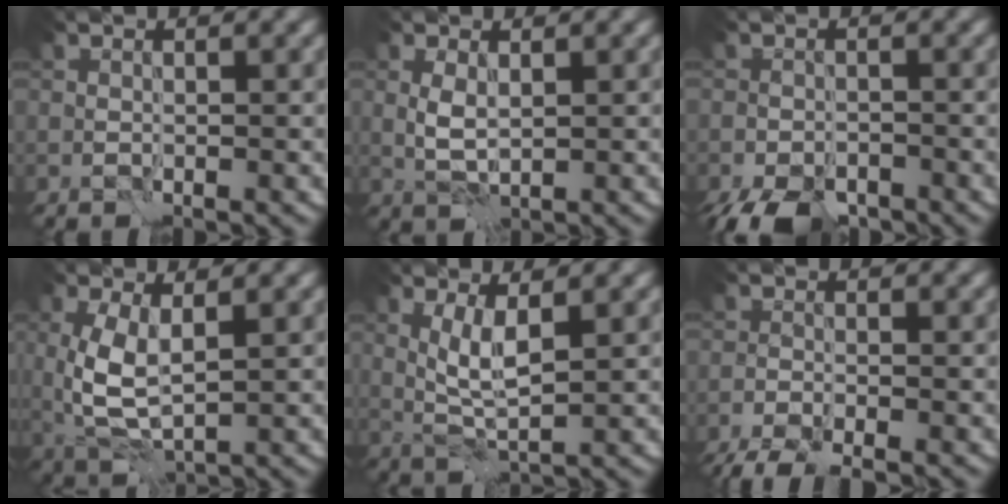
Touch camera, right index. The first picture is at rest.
{"total": 1.7, "force": [0.6, 0.8, 1.4], "torque": [-0.034, -0.001, 0.014]}
{"total": 5.1, "force": [-4.0, 2.0, 2.3], "torque": [-0.031, -0.015, -0.073]}
{"total": 4.6, "force": [0.9, 2.0, 4.1], "torque": [-0.098, -0.005, 0.020]}
{"total": 3.2, "force": [1.1, 0.7, 2.9], "torque": [-0.064, -0.003, 0.024]}
{"total": 3.9, "force": [-3.4, 0.6, 1.9], "torque": [-0.036, -0.016, -0.067]}